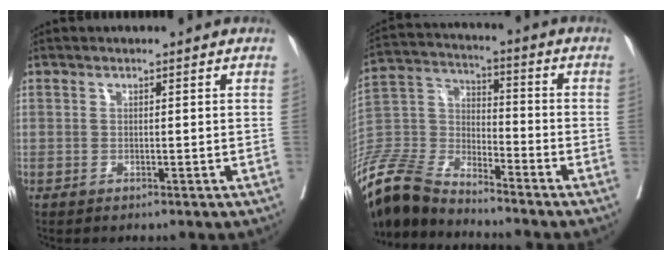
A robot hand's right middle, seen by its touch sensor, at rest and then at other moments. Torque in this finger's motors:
{"motor_torque": [1.07, -1.07, 0.65, 0.13]}